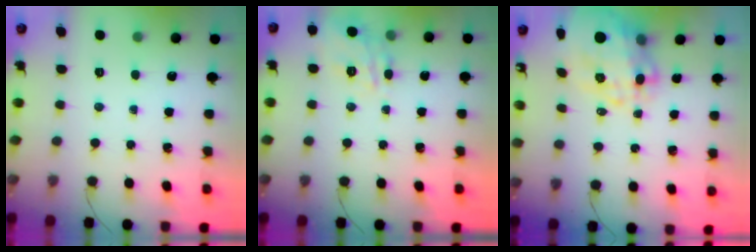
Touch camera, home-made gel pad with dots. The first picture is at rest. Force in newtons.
{"total": 14.1, "press": 14.1, "slide": 0.6}
{"total": 14.2, "press": 13.8, "slide": 3.4}